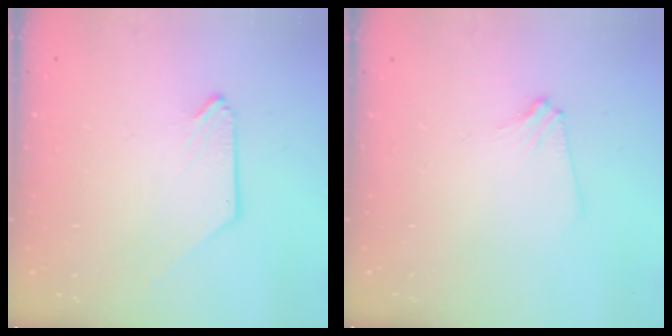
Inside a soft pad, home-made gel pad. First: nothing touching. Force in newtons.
{"total": 3.2, "press": 3.2, "slide": 0.5}